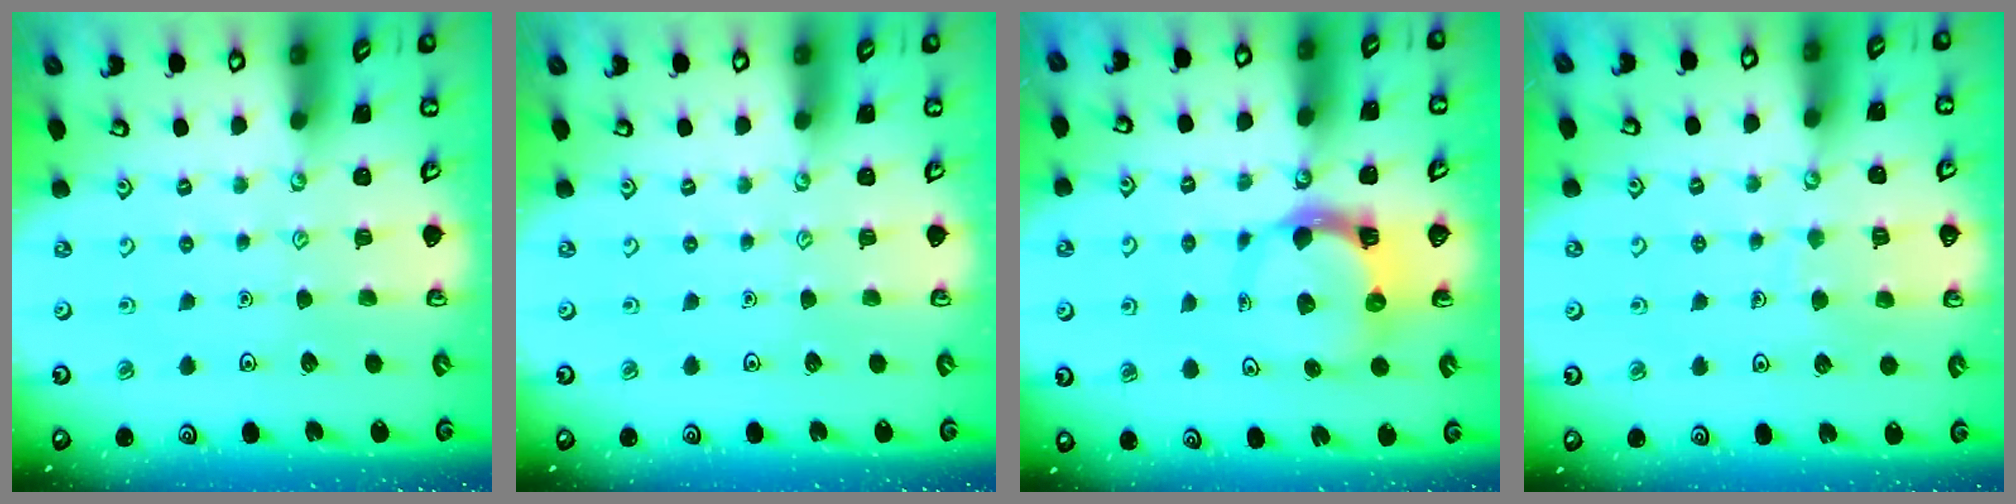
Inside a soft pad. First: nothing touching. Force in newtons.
{"total": 0.0}
{"total": 6.3, "press": 6.2, "slide": 1.1}
{"total": 6.1, "press": 6.1, "slide": 0.5}